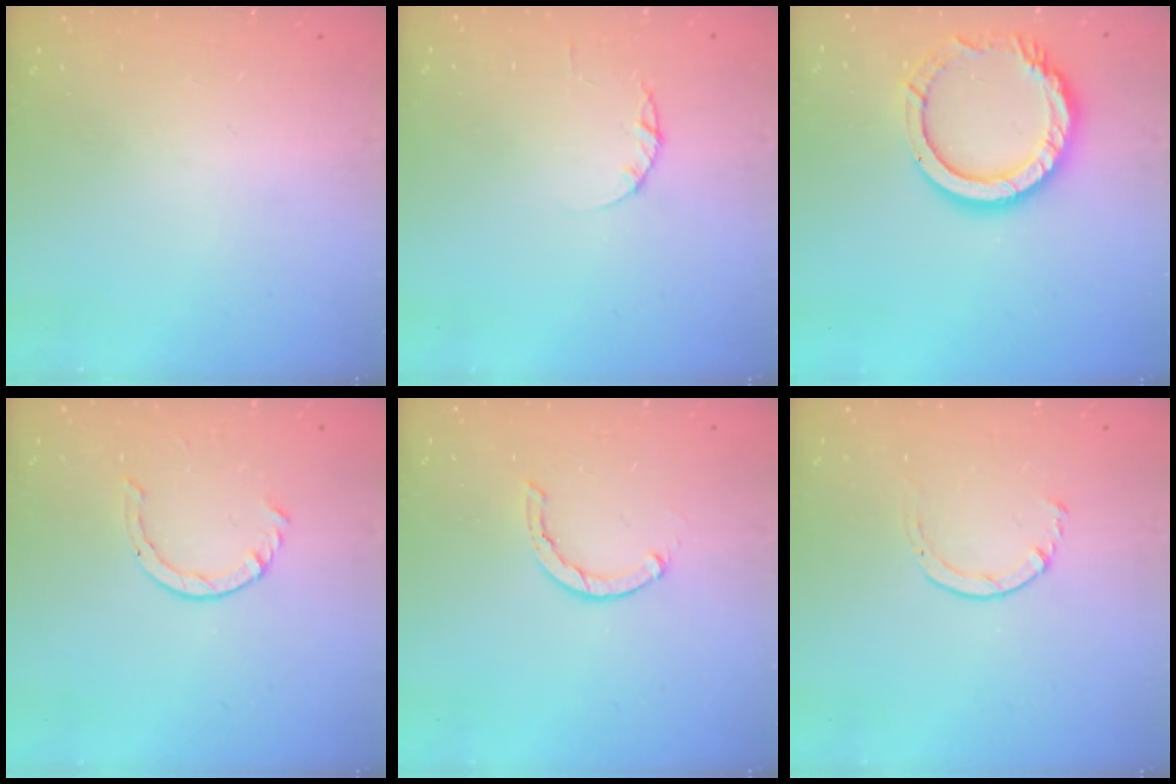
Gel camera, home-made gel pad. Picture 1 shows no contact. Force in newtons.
{"total": 1.7, "press": 1.7, "slide": 0.3}
{"total": 13.2, "press": 13.1, "slide": 1.1}
{"total": 3.0, "press": 2.9, "slide": 0.3}
{"total": 1.6, "press": 1.5, "slide": 0.4}
{"total": 2.0, "press": 1.9, "slide": 0.3}